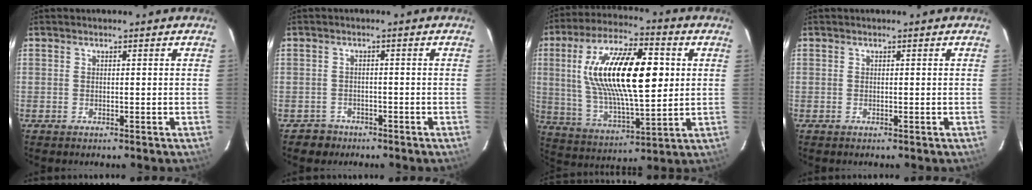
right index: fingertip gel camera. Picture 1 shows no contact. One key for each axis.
{"total": 3.2, "fx": -2.1, "fy": 2.4, "fz": -0.2, "tx": -0.004, "ty": 0.011, "tz": -0.032}
{"total": 22.4, "fx": 4.3, "fy": 8.2, "fz": 20.4, "tx": -0.376, "ty": 0.020, "tz": 0.084}
{"total": 0.0}